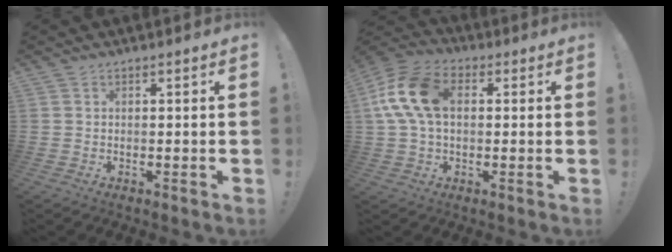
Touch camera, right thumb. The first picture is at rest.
{"total": 15.1, "force": [2.2, 9.8, 11.3], "torque": [-0.230, 0.013, 0.044]}